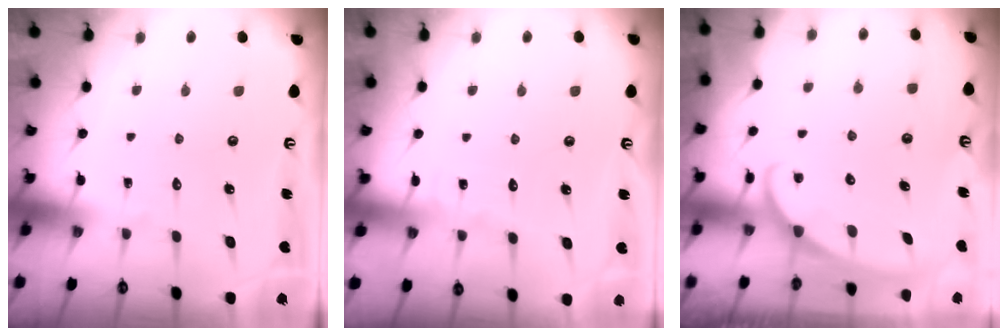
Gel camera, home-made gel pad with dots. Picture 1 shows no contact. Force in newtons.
{"total": 3.9, "press": 3.9, "slide": 0.4}
{"total": 2.9, "press": 2.9, "slide": 0.2}